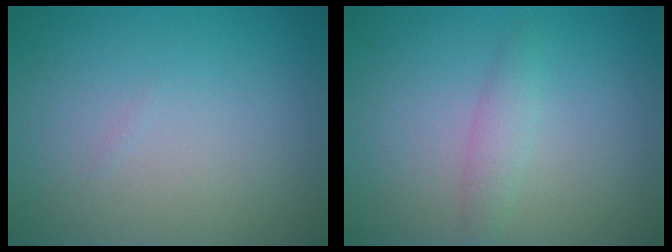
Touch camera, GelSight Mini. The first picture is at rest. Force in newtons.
{"total": 1.5, "press": 1.5, "slide": 0.0}